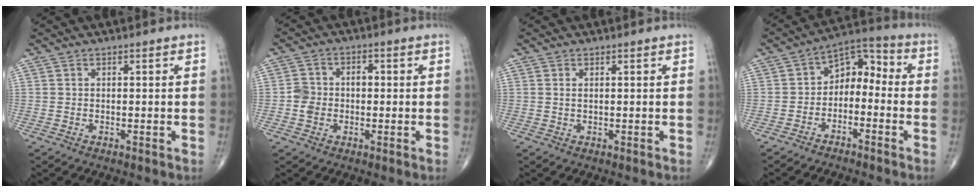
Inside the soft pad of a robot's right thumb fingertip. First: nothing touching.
{"total": 4.7, "force": [-0.7, 4.0, 2.4], "torque": [-0.029, 0.020, -0.015]}
{"total": 0.6, "force": [0.2, 0.2, 0.5], "torque": [-0.012, 0.001, 0.005]}
{"total": 8.2, "force": [-2.3, 5.5, 5.6], "torque": [-0.058, 0.055, -0.053]}